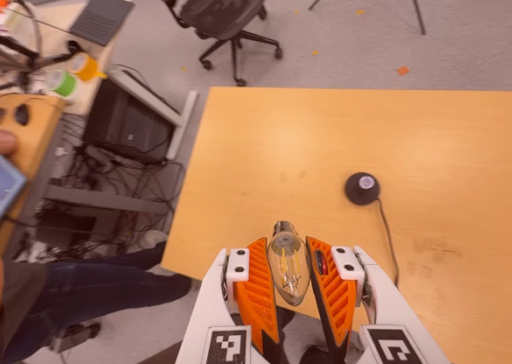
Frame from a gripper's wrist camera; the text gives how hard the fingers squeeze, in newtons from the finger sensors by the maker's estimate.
{"total": 12.6, "left": 13.1, "right": 12.1}